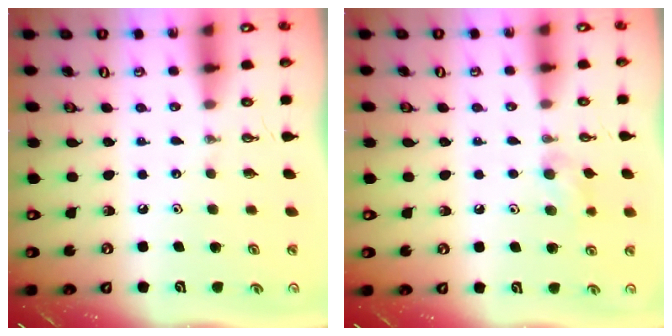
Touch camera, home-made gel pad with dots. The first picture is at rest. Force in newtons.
{"total": 7.3, "press": 7.2, "slide": 1.4}